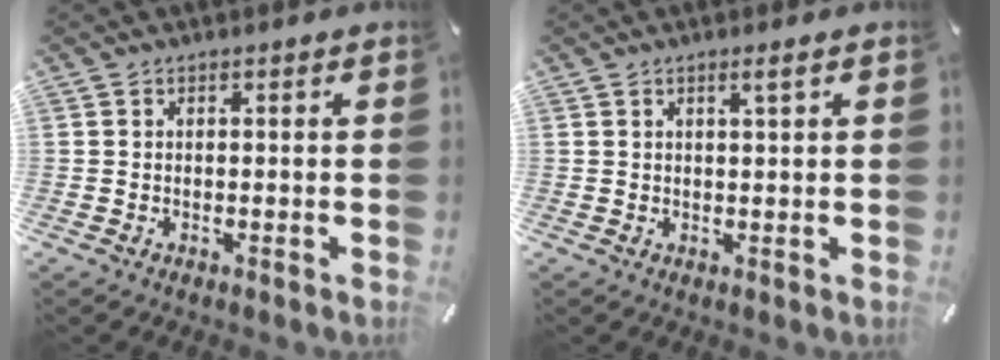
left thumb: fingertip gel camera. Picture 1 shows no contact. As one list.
[{"total": 2.2, "force": [1.3, 0.1, 1.8], "torque": [-0.037, 0.000, 0.020]}]